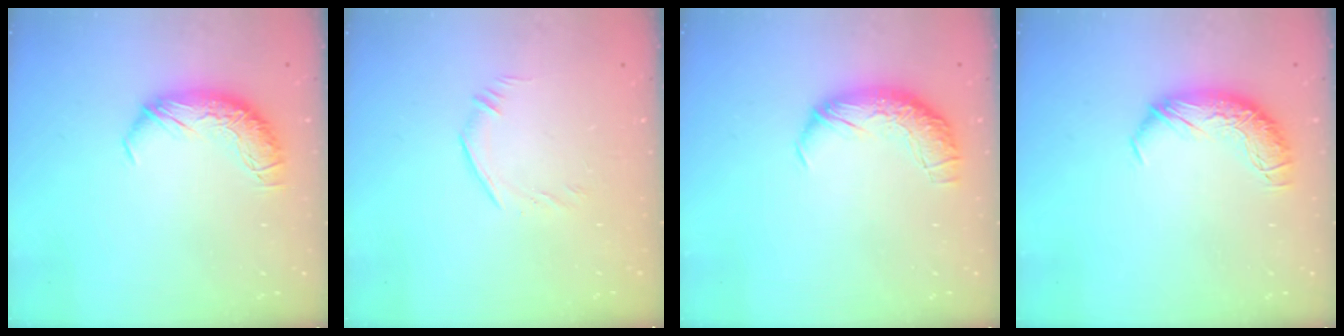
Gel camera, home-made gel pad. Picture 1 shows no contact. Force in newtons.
{"total": 6.0, "press": 5.9, "slide": 1.1}
{"total": 2.4, "press": 1.0, "slide": 2.2}
{"total": 0.0}